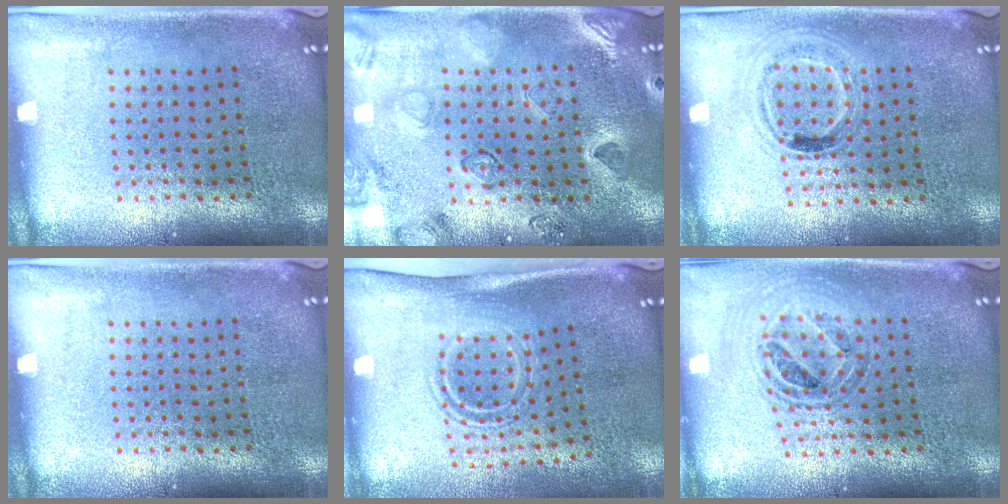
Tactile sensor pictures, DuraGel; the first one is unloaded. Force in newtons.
{"total": 2.3, "press": 2.2, "slide": 0.8}
{"total": 1.0, "press": 0.9, "slide": 0.4}
{"total": 0.0}
{"total": 1.6, "press": 1.0, "slide": 1.3}
{"total": 0.9, "press": 0.9, "slide": 0.0}